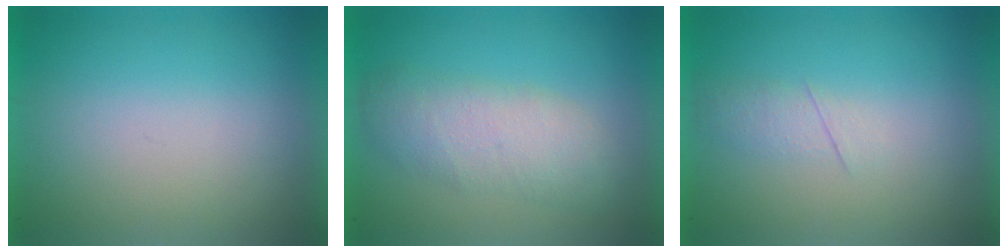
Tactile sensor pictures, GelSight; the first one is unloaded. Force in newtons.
{"total": 3.3}
{"total": 2.1}